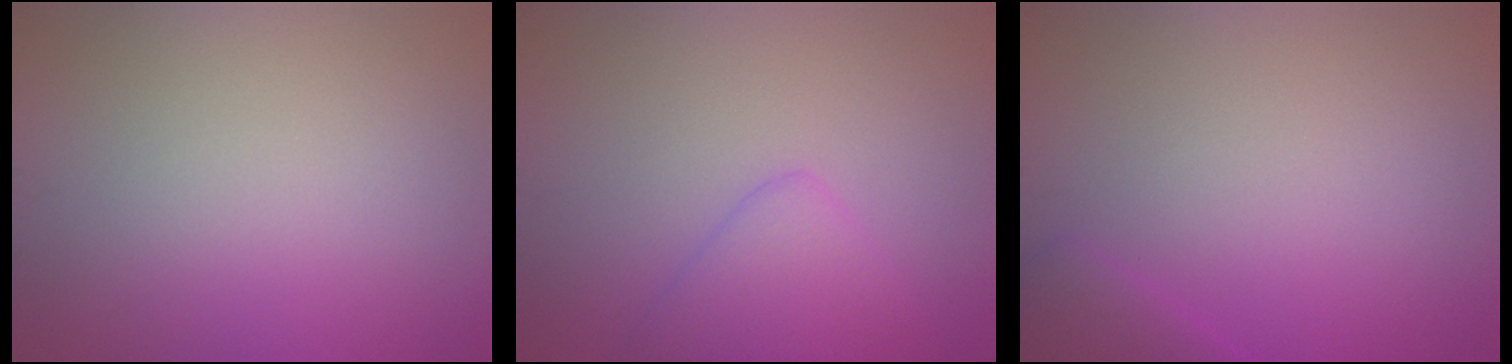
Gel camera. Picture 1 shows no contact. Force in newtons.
{"total": 3.1, "press": 3.1, "slide": 0.1}
{"total": 2.0, "press": 2.0, "slide": 0.1}